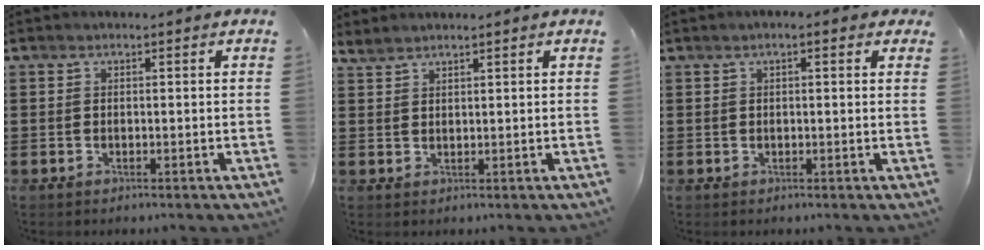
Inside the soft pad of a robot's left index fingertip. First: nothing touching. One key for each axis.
{"total": 1.6, "fx": 1.6, "fy": 0.0, "fz": 0.4, "tx": -0.011, "ty": -0.001, "tz": 0.032}
{"total": 1.7, "fx": 0.6, "fy": 0.3, "fz": 1.6, "tx": -0.031, "ty": 0.004, "tz": 0.008}